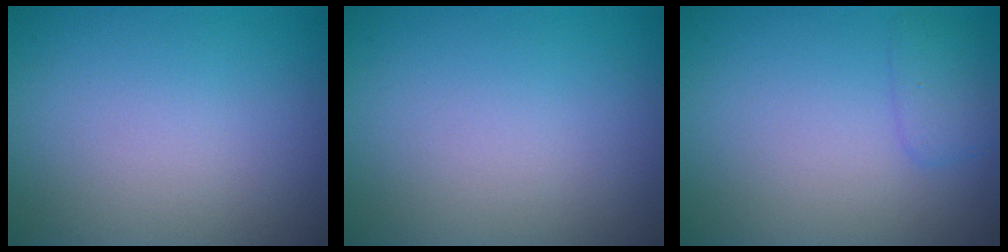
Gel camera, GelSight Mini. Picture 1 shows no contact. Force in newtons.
{"total": 0.0}
{"total": 1.6, "press": 1.6, "slide": 0.1}